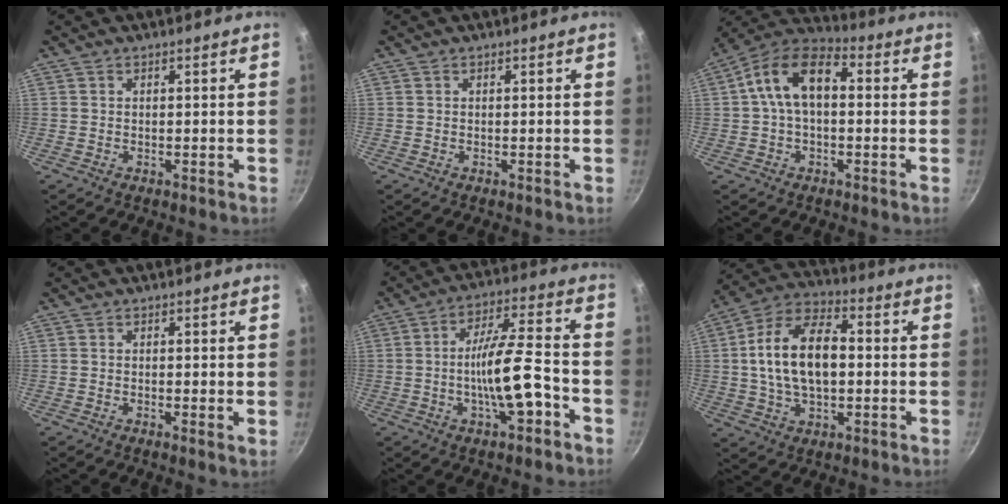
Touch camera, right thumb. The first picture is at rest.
{"total": 0.0}
{"total": 12.2, "force": [1.2, 7.2, 9.8], "torque": [-0.157, 0.039, 0.004]}
{"total": 0.9, "force": [0.0, 0.2, 0.9], "torque": [-0.013, -0.006, -0.004]}
{"total": 12.4, "force": [-4.3, 3.4, 11.1], "torque": [-0.179, 0.034, -0.074]}
{"total": 16.4, "force": [0.5, 9.6, 13.4], "torque": [-0.221, 0.029, -0.001]}